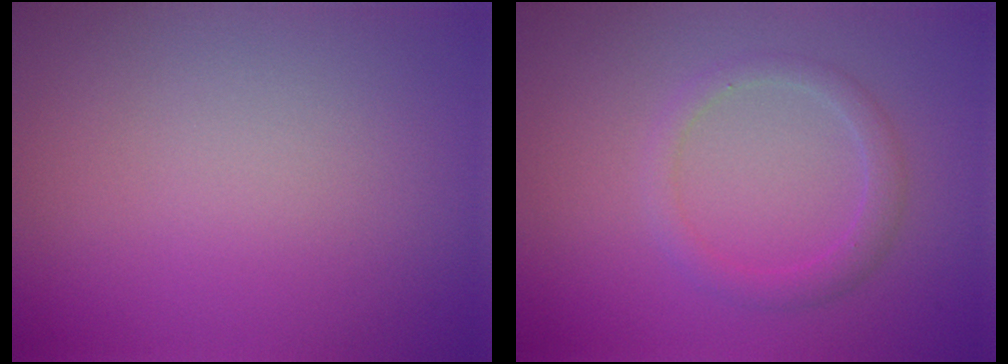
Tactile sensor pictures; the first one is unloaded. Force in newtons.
{"total": 1.9, "press": 1.9, "slide": 0.0}